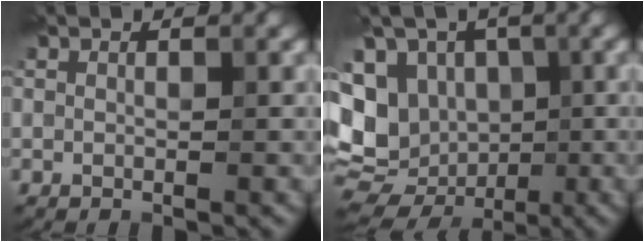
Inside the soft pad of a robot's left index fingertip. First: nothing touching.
{"total": 16.1, "force": [-2.2, 13.7, 8.3], "torque": [-0.186, 0.003, -0.041]}